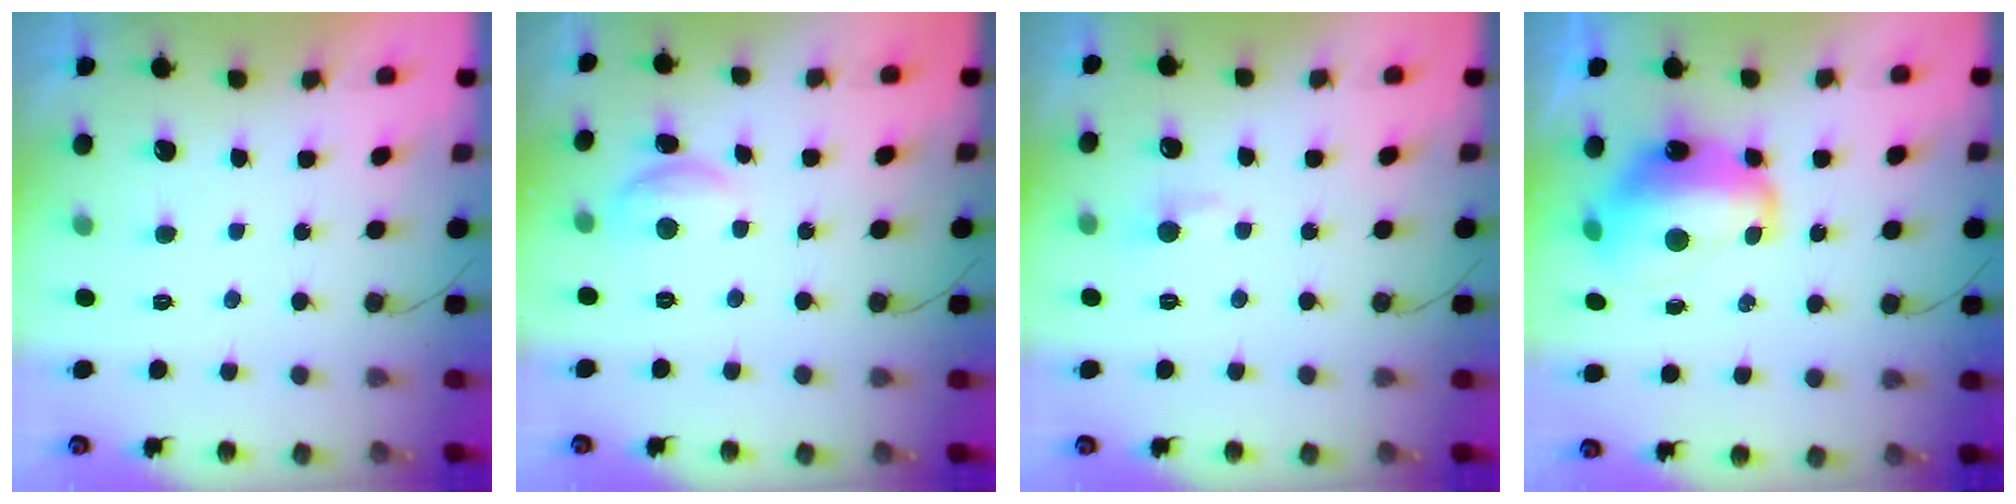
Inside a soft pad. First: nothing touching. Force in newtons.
{"total": 7.3, "press": 7.2, "slide": 0.5}
{"total": 4.3, "press": 4.3, "slide": 0.6}
{"total": 14.2, "press": 14.1, "slide": 1.4}